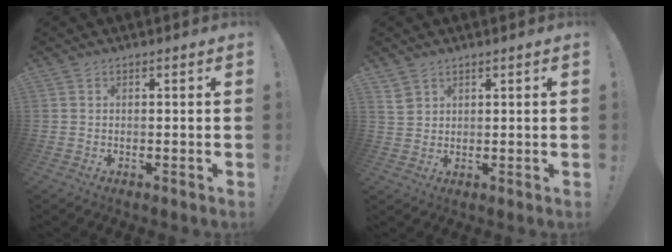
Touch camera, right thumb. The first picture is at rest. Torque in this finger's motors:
{"motor_torque": [0.01, 0.73, -0.14, 0.27, 0.00]}